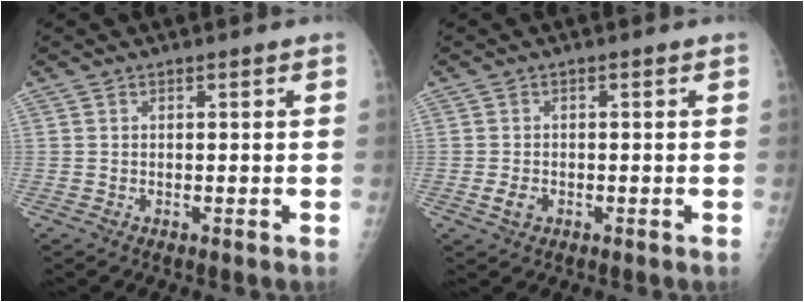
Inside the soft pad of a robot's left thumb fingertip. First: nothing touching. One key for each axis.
{"total": 2.3, "fx": -0.8, "fy": 1.6, "fz": 1.4, "tx": -0.025, "ty": 0.000, "tz": -0.012}